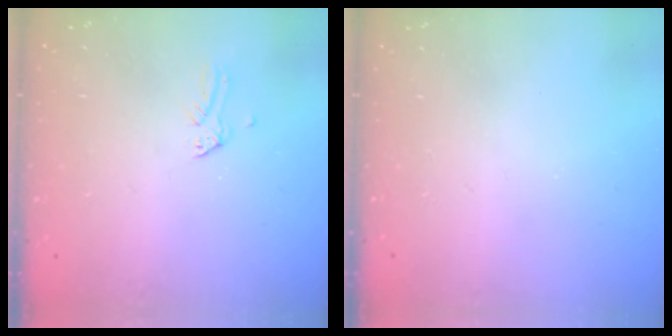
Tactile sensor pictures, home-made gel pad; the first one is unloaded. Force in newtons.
{"total": 0.0}